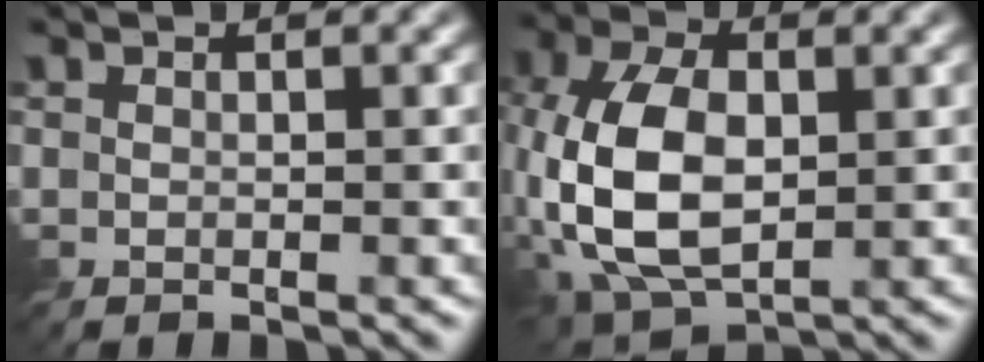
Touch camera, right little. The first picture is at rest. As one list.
[{"total": 9.8, "force": [-1.6, 5.6, 7.9], "torque": [-0.180, 0.001, -0.036]}]